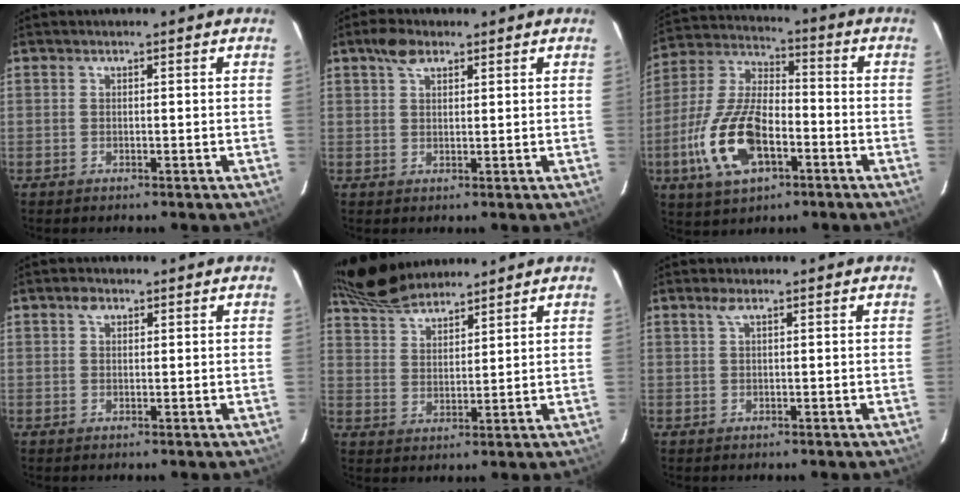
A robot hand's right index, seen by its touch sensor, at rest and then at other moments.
{"total": 4.0, "force": [2.5, 2.0, 2.4], "torque": [-0.041, 0.012, 0.045]}
{"total": 17.1, "force": [-6.2, 8.4, 13.5], "torque": [-0.295, -0.002, -0.111]}
{"total": 1.8, "force": [1.0, 1.1, 1.0], "torque": [-0.015, 0.008, 0.017]}
{"total": 10.6, "force": [9.7, 2.4, 3.5], "torque": [-0.079, 0.025, 0.180]}
{"total": 1.3, "force": [0.8, 0.0, 1.1], "torque": [-0.020, 0.005, 0.015]}